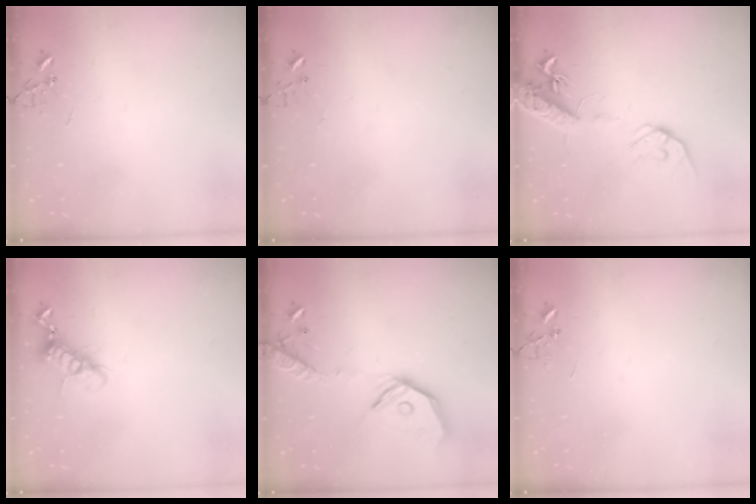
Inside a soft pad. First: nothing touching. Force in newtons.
{"total": 3.6, "press": 3.6, "slide": 0.4}
{"total": 16.4, "press": 16.1, "slide": 3.0}
{"total": 11.3, "press": 11.2, "slide": 1.2}
{"total": 18.4, "press": 18.2, "slide": 3.1}
{"total": 0.0}